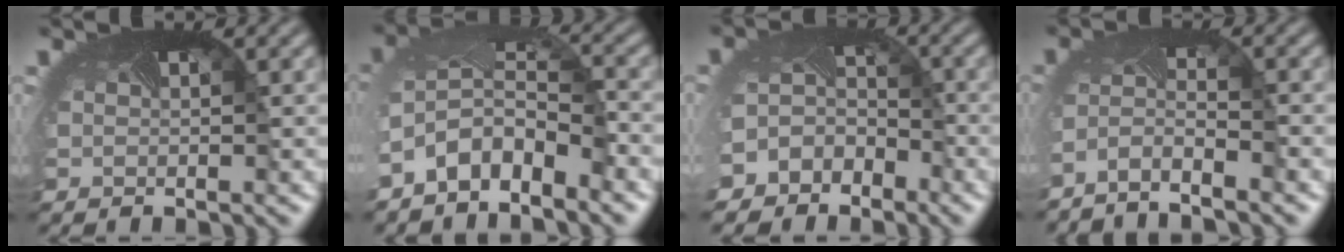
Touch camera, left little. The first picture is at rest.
{"total": 5.5, "force": [-3.5, 2.6, 3.3], "torque": [-0.088, -0.006, -0.071]}
{"total": 5.0, "force": [-3.6, 3.5, -0.1], "torque": [-0.001, -0.003, -0.050]}
{"total": 2.8, "force": [-2.6, 0.1, 1.2], "torque": [-0.042, -0.010, -0.055]}